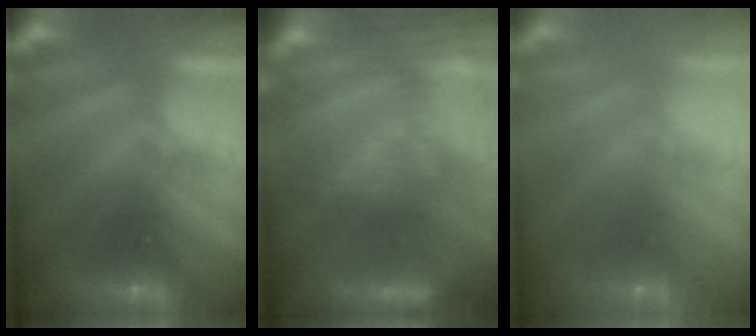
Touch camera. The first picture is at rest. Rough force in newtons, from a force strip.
{"total": 9.2}
{"total": 8.7}